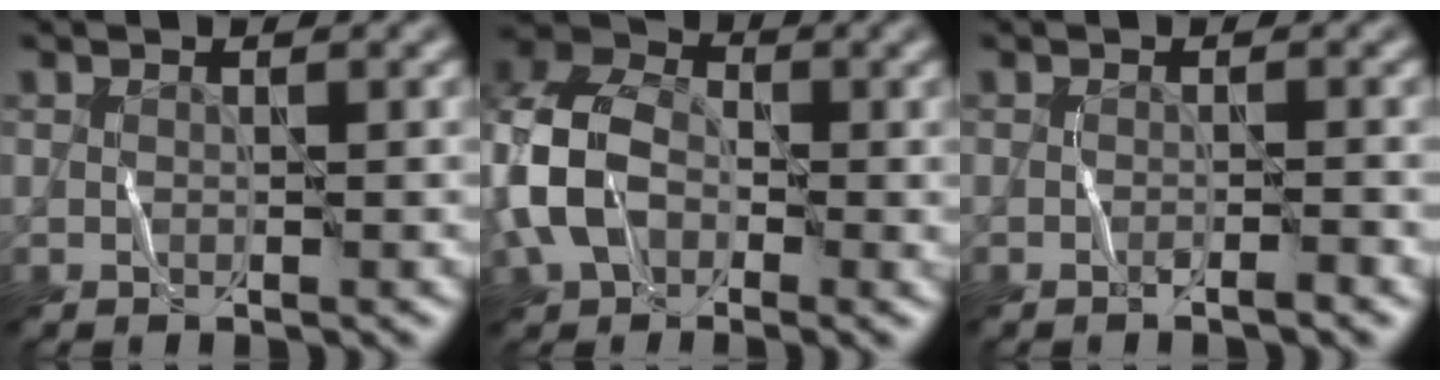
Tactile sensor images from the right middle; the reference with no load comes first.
{"total": 7.3, "force": [-1.3, 5.3, 4.8], "torque": [-0.132, 0.015, -0.031]}
{"total": 1.2, "force": [-0.8, 0.0, 0.9], "torque": [-0.014, 0.002, -0.012]}